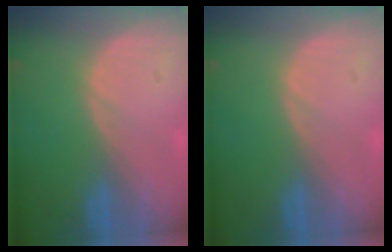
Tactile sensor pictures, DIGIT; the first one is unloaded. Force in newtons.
{"total": 0.0}